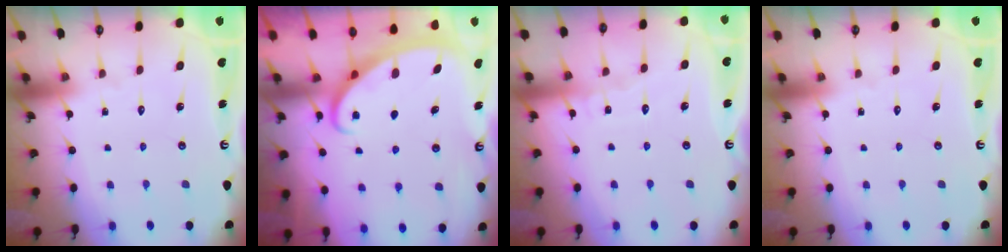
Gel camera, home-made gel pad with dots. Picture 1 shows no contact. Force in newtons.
{"total": 2.7, "press": 2.7, "slide": 0.4}
{"total": 4.2, "press": 4.2, "slide": 0.4}
{"total": 0.0}